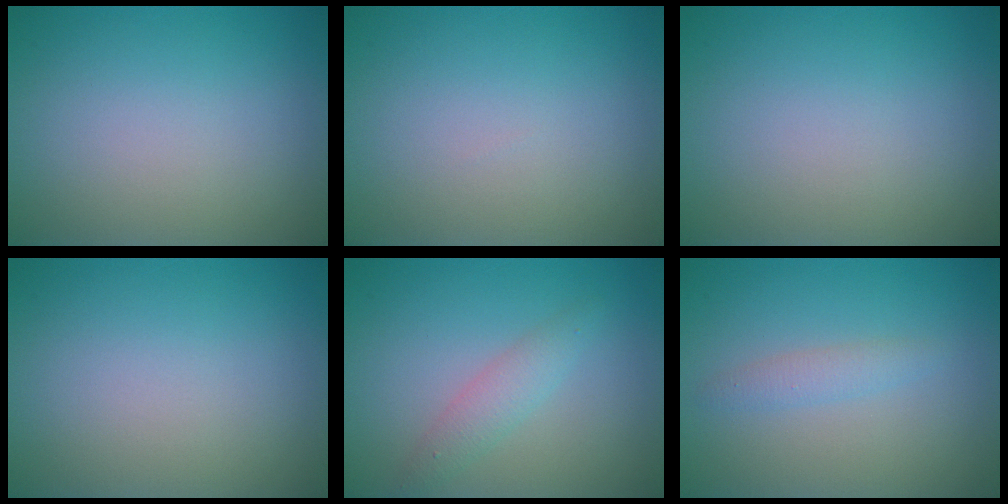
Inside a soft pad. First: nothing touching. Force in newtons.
{"total": 0.0}
{"total": 0.0}
{"total": 0.0}
{"total": 2.0, "press": 2.0, "slide": 0.0}
{"total": 1.4, "press": 1.4, "slide": 0.0}